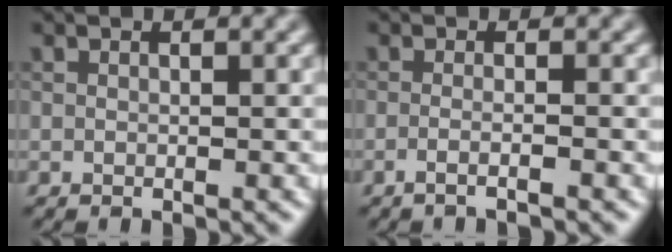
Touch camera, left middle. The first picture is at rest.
{"total": 1.7, "force": [-0.7, 0.5, 1.4], "torque": [-0.017, -0.002, -0.023]}